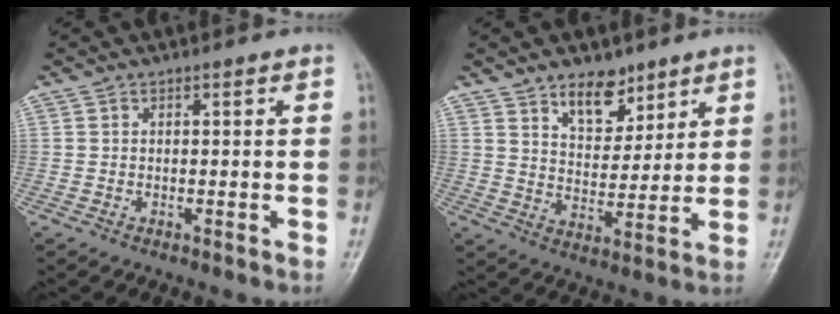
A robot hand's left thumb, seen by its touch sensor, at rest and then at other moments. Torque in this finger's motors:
{"motor_torque": [-0.03, 0.16, -0.08, -0.11, 0.11]}